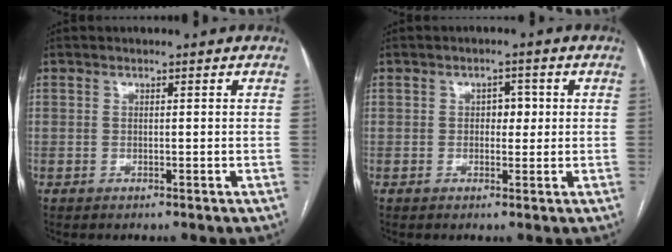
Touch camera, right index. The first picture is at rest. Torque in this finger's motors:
{"motor_torque": [0.40, -0.04, 0.03, 0.03]}